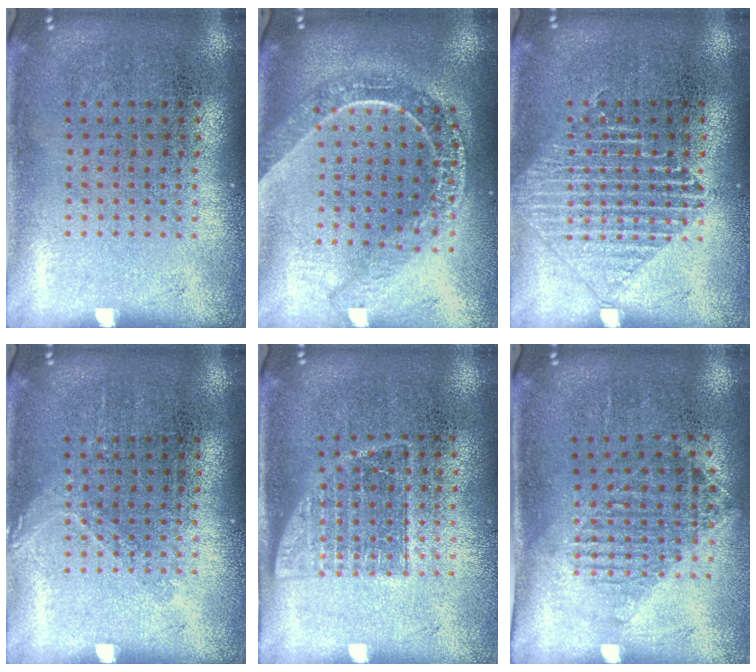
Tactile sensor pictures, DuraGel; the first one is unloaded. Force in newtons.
{"total": 2.2, "press": 1.8, "slide": 1.2}
{"total": 2.2, "press": 2.1, "slide": 0.4}
{"total": 0.9, "press": 0.8, "slide": 0.3}
{"total": 1.1, "press": 0.9, "slide": 0.6}
{"total": 1.2, "press": 1.1, "slide": 0.5}